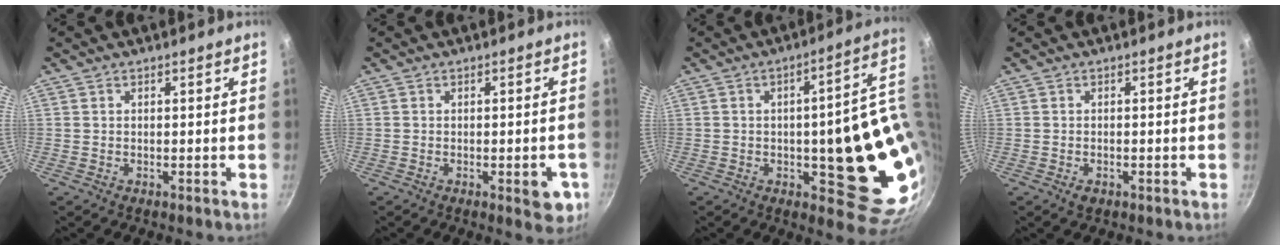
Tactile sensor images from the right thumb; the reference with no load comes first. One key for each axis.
{"total": 5.4, "fx": -1.8, "fy": 2.1, "fz": 4.6, "tx": -0.043, "ty": 0.003, "tz": -0.022}
{"total": 20.9, "fx": 0.5, "fy": 7.2, "fz": 19.6, "tx": -0.197, "ty": -0.020, "tz": 0.011}
{"total": 1.6, "fx": -0.8, "fy": 1.0, "fz": 1.1, "tx": -0.019, "ty": 0.001, "tz": -0.011}